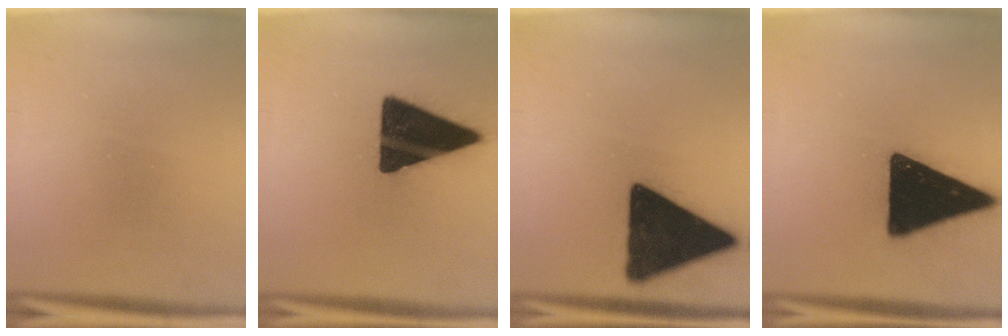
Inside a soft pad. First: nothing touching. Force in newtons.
{"total": 18.1}
{"total": 14.3}
{"total": 22.2}